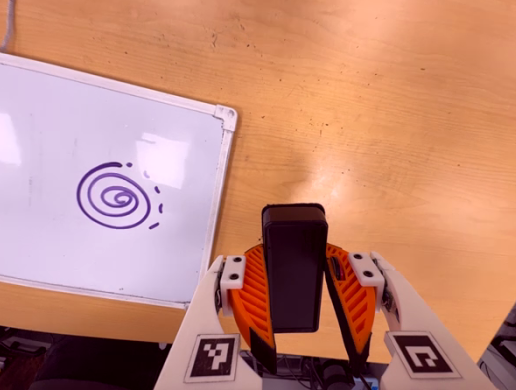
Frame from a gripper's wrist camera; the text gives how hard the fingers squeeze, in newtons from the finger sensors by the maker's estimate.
{"total": 7.3, "left": 6.4, "right": 8.1}